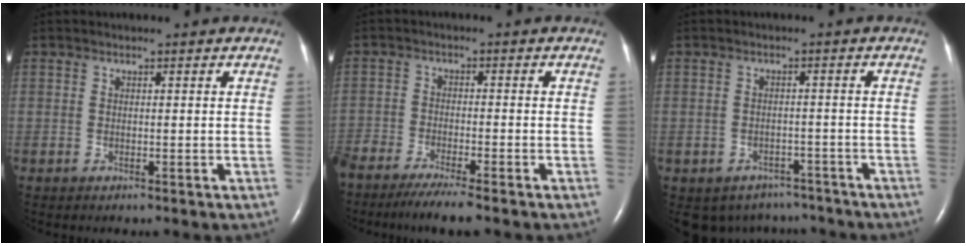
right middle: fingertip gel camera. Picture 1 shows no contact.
{"total": 8.5, "force": [-7.0, 0.4, 4.8], "torque": [-0.076, -0.020, -0.118]}
{"total": 6.8, "force": [-5.6, 3.7, 0.6], "torque": [-0.003, 0.012, -0.070]}